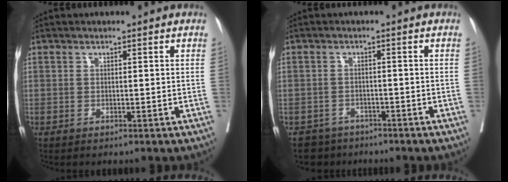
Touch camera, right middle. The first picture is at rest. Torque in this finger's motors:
{"motor_torque": [0.27, -0.24, 0.15, 0.01]}